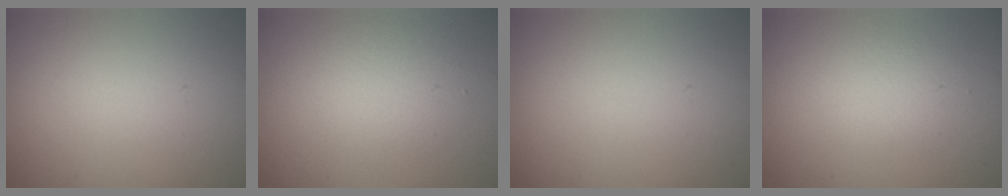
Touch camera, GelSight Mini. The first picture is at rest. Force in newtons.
{"total": 2.9, "press": 2.9, "slide": 0.1}
{"total": 0.0}
{"total": 2.3, "press": 2.3, "slide": 0.1}